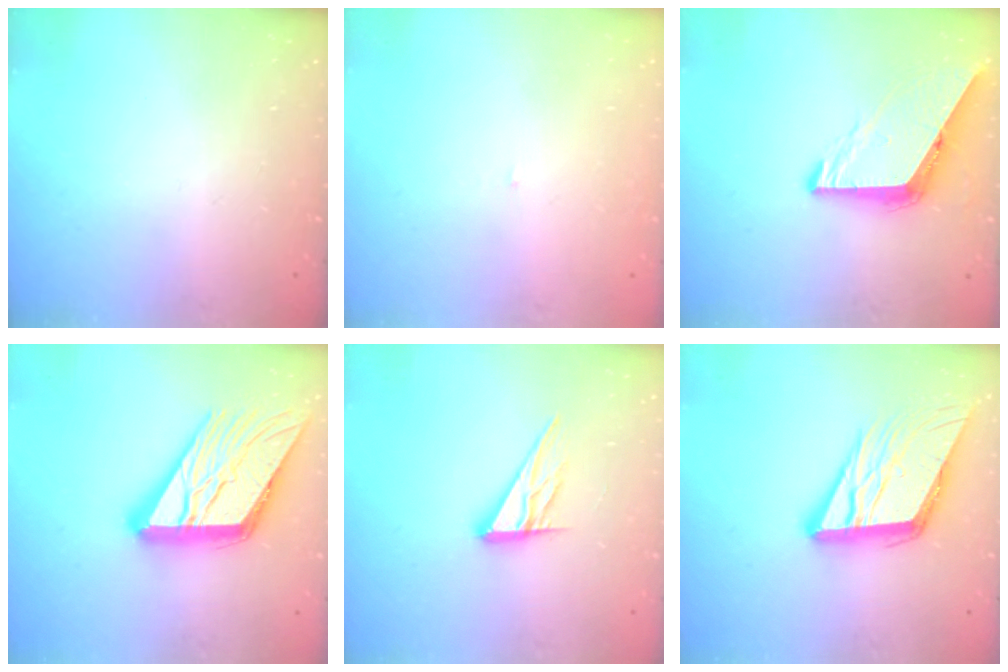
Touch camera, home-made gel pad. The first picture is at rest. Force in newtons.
{"total": 3.0, "press": 3.0, "slide": 0.2}
{"total": 7.9, "press": 7.9, "slide": 0.4}
{"total": 21.6, "press": 21.4, "slide": 2.5}
{"total": 11.6, "press": 11.5, "slide": 1.0}
{"total": 13.7, "press": 13.5, "slide": 2.4}